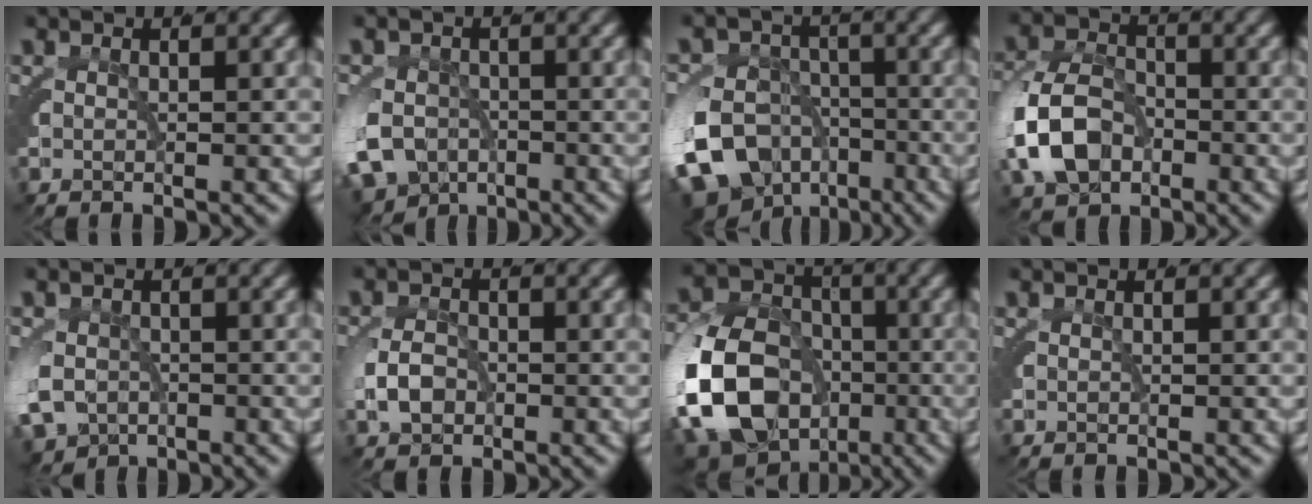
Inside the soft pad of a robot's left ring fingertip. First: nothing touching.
{"total": 8.1, "force": [-4.1, 6.6, 2.2], "torque": [-0.048, -0.035, -0.059]}
{"total": 15.6, "force": [-6.5, 13.0, 5.7], "torque": [-0.116, -0.071, -0.097]}
{"total": 6.4, "force": [-1.7, 4.8, 4.0], "torque": [-0.091, -0.019, -0.018]}
{"total": 5.5, "force": [-2.5, 4.4, 2.1], "torque": [-0.050, -0.029, -0.031]}
{"total": 2.2, "force": [-0.7, 1.4, 1.4], "torque": [-0.036, -0.003, -0.006]}
{"total": 18.2, "force": [-6.1, 15.0, 8.2], "torque": [-0.194, -0.077, -0.092]}
{"total": 0.0}